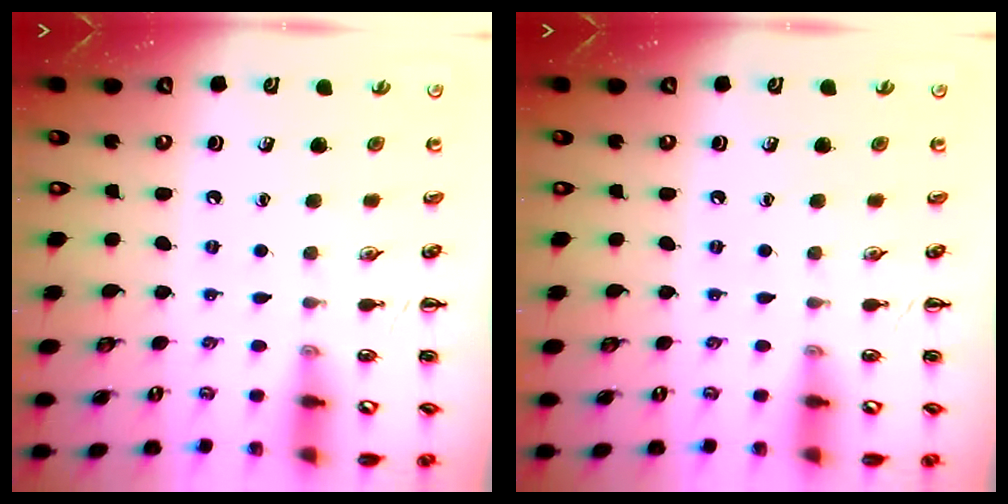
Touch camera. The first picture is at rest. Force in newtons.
{"total": 0.0}